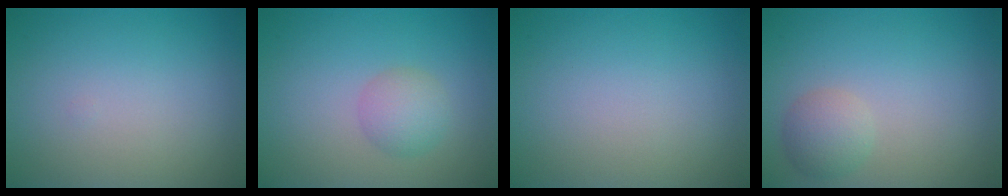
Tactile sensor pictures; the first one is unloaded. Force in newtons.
{"total": 2.3, "press": 2.3, "slide": 0.0}
{"total": 0.0}
{"total": 2.3, "press": 2.3, "slide": 0.2}